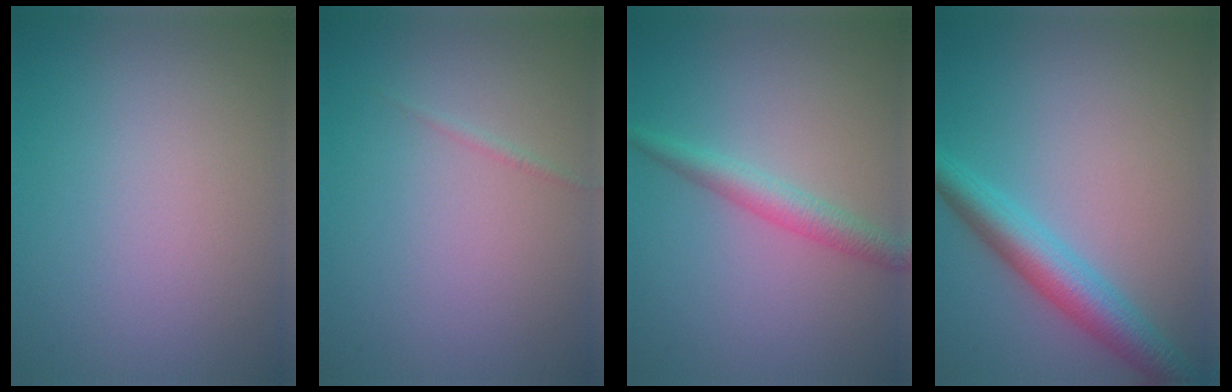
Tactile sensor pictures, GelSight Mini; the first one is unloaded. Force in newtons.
{"total": 0.5, "press": 0.5, "slide": 0.0}
{"total": 2.5, "press": 2.5, "slide": 0.1}
{"total": 4.7, "press": 4.7, "slide": 0.1}